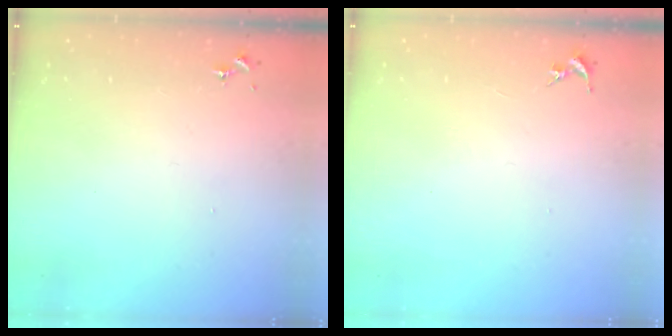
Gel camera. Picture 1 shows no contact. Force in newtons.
{"total": 0.0}